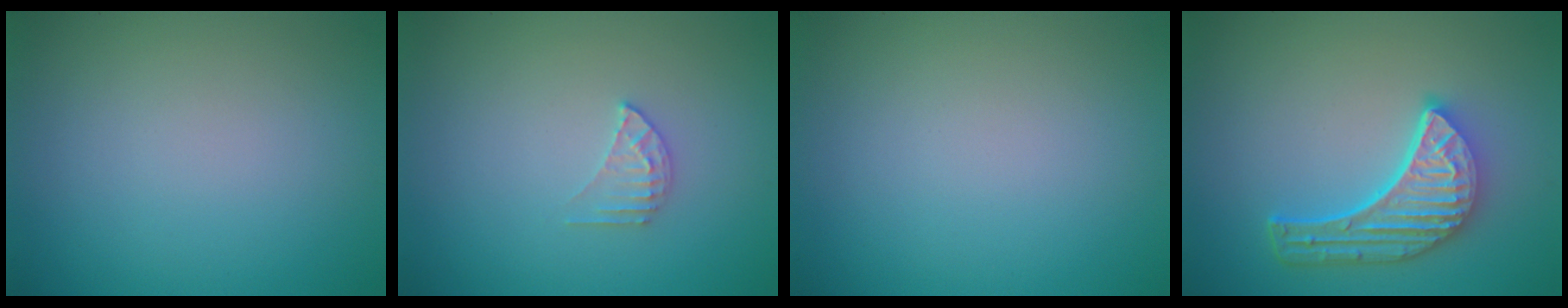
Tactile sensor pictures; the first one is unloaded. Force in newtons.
{"total": 1.5, "press": 1.5, "slide": 0.2}
{"total": 0.0}
{"total": 5.9, "press": 4.5, "slide": 3.8}